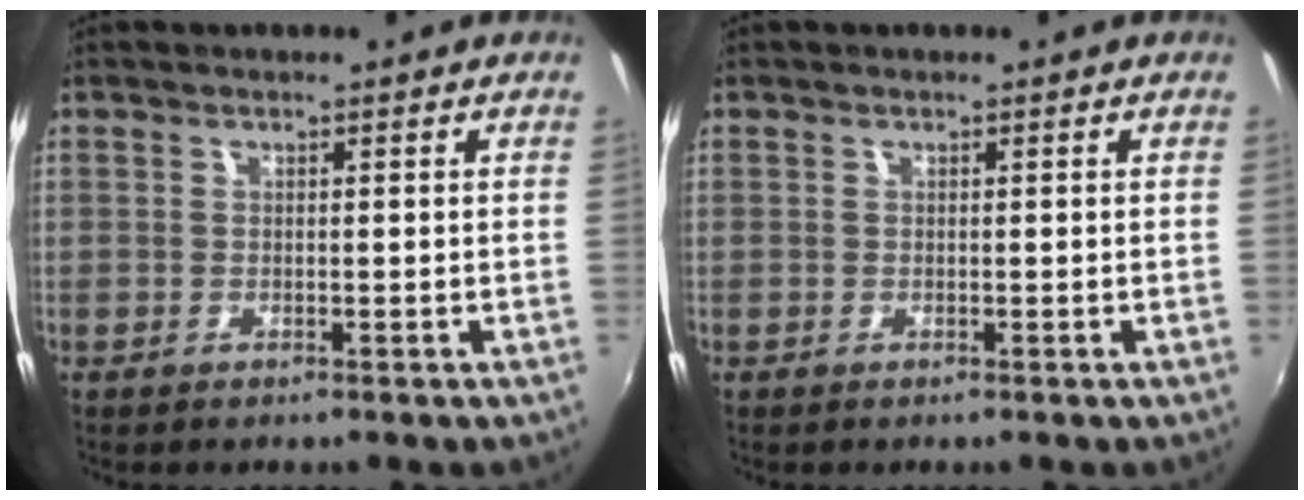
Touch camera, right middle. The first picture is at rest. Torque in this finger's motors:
{"motor_torque": [0.00, 0.00, 0.00, 0.00]}